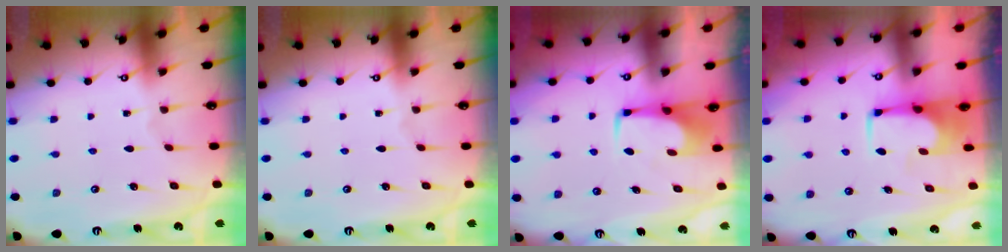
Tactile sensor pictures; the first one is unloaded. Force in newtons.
{"total": 0.0}
{"total": 1.9, "press": 1.8, "slide": 0.6}
{"total": 1.3, "press": 1.3, "slide": 0.1}